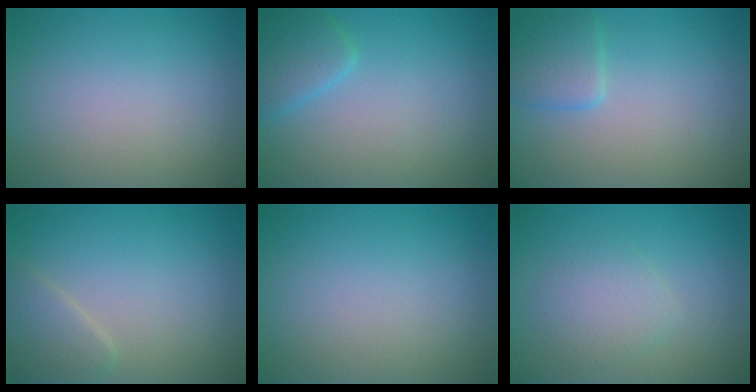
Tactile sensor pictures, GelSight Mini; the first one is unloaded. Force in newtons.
{"total": 2.6, "press": 2.6, "slide": 0.2}
{"total": 2.3, "press": 2.3, "slide": 0.1}
{"total": 2.2, "press": 2.2, "slide": 0.1}
{"total": 0.0}
{"total": 2.3, "press": 2.3, "slide": 0.1}